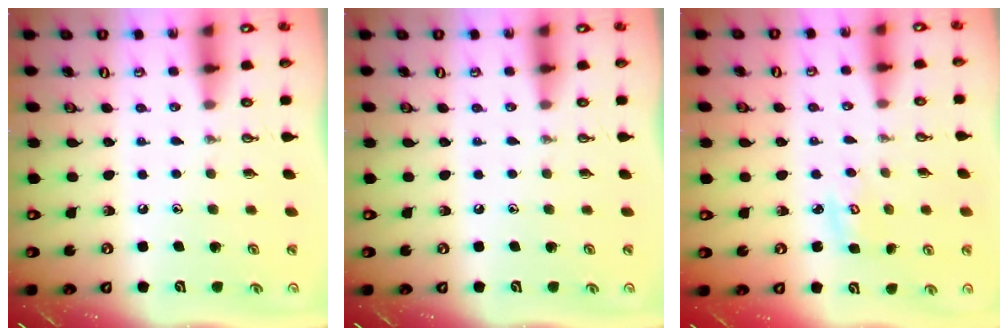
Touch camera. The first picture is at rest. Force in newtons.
{"total": 0.0}
{"total": 2.8, "press": 2.8, "slide": 0.1}